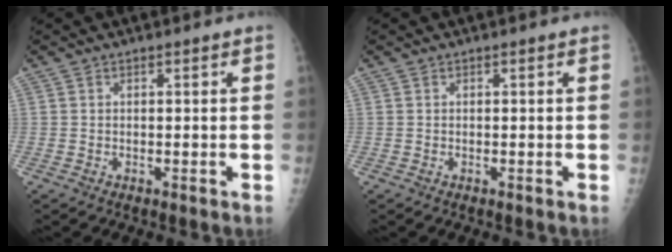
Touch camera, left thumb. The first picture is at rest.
{"total": 0.0}